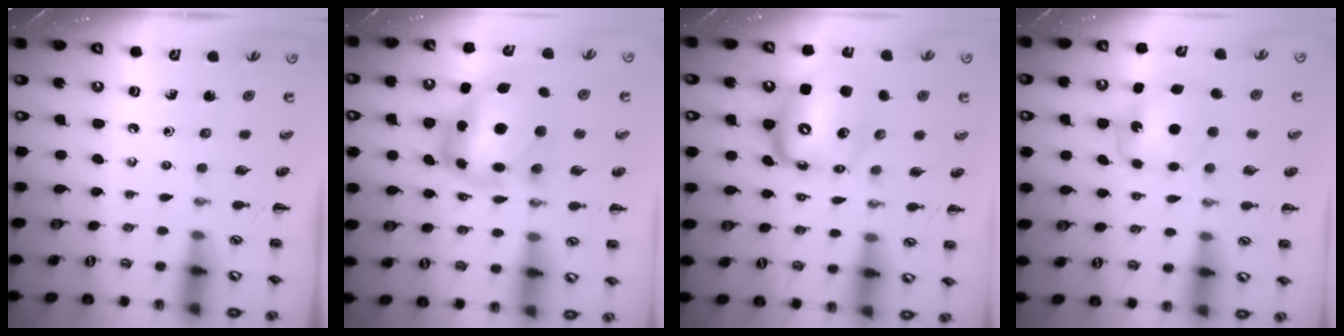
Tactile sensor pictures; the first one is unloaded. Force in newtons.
{"total": 12.0, "press": 11.6, "slide": 3.2}
{"total": 11.5, "press": 11.1, "slide": 2.9}
{"total": 6.4, "press": 6.3, "slide": 0.9}